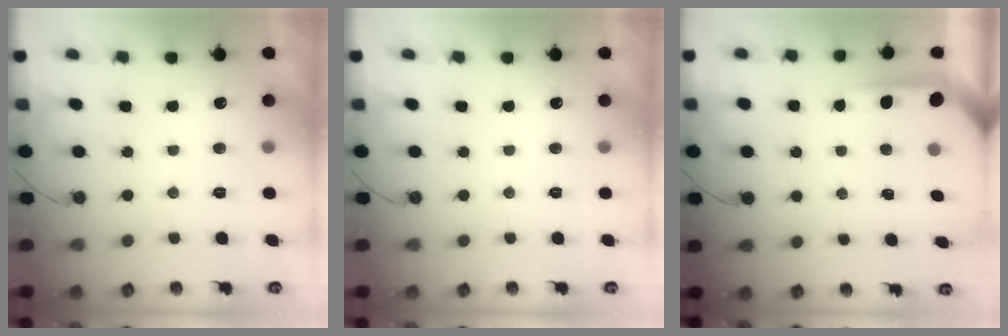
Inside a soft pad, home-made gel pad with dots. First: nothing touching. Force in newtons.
{"total": 0.0}
{"total": 4.8, "press": 4.8, "slide": 0.3}